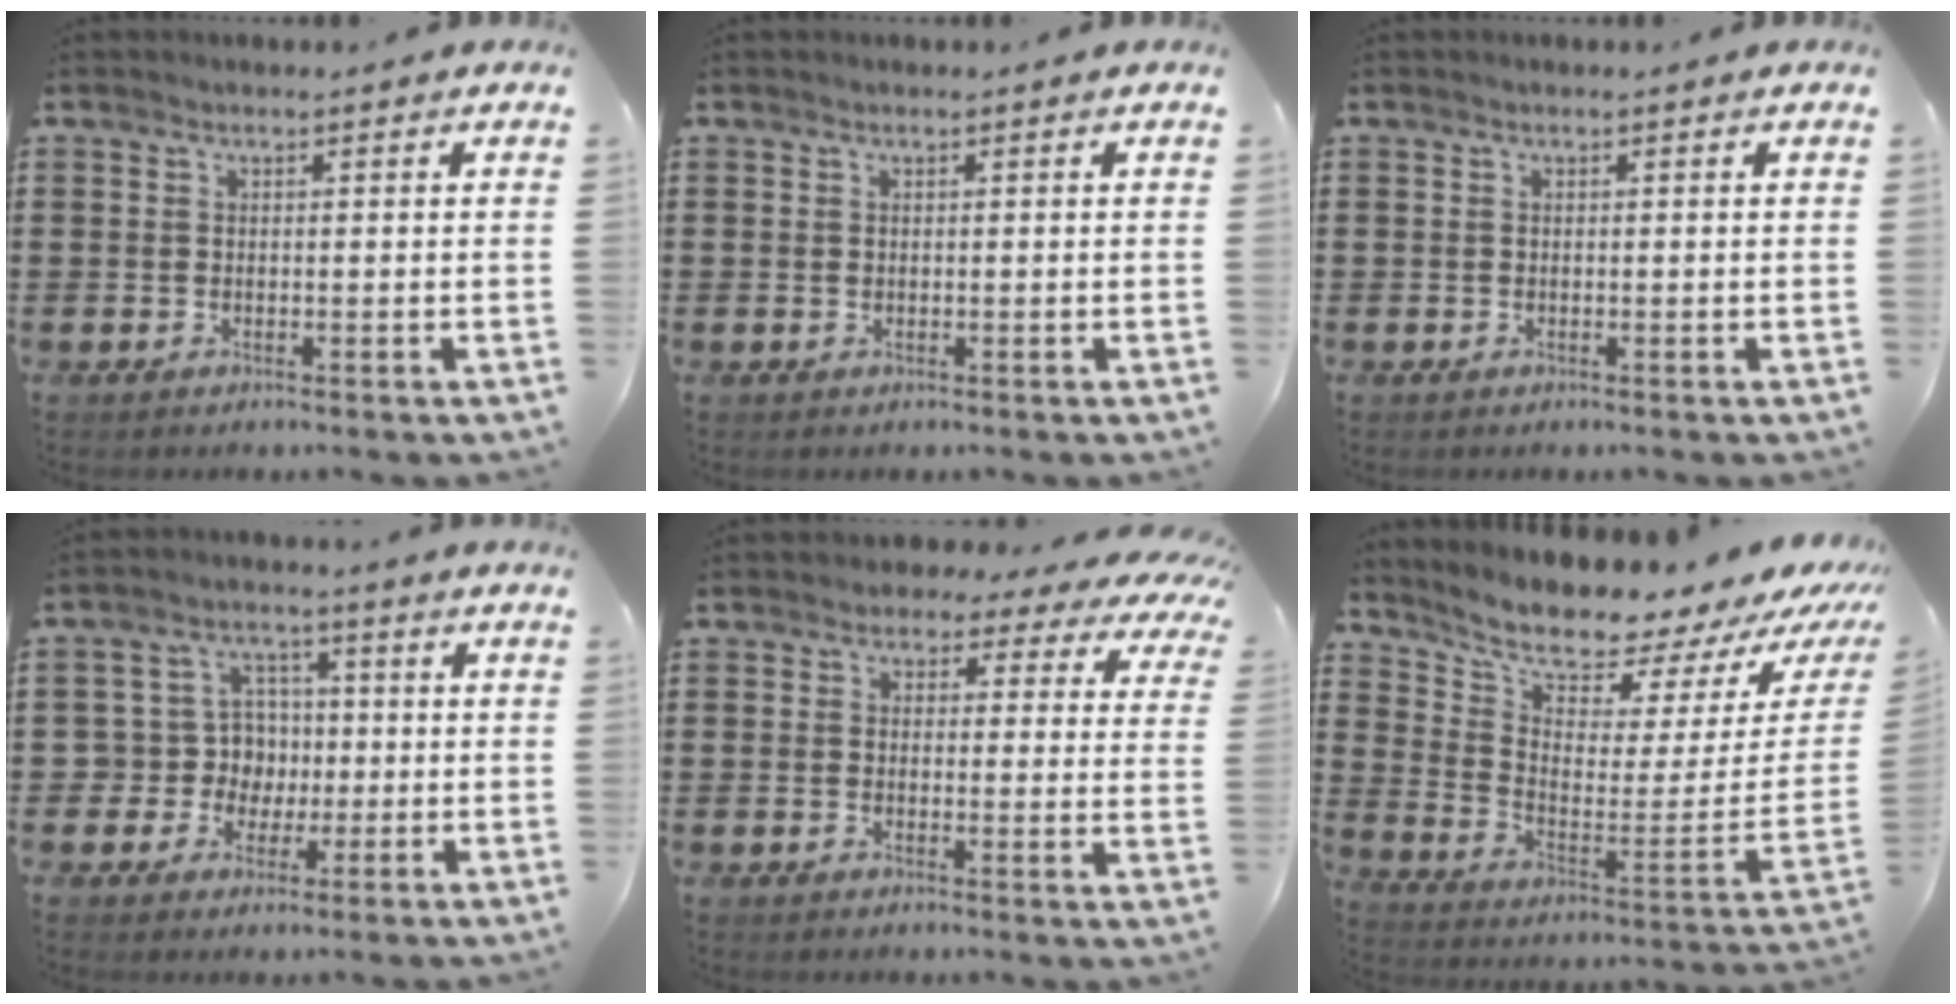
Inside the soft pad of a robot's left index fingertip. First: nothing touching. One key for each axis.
{"total": 0.0}
{"total": 0.0}
{"total": 6.3, "fx": -0.1, "fy": 6.2, "fz": 1.2, "tx": -0.050, "ty": 0.015, "tz": 0.000}
{"total": 3.2, "fx": 2.6, "fy": 1.4, "fz": 1.0, "tx": -0.028, "ty": -0.009, "tz": 0.043}
{"total": 7.3, "fx": 7.1, "fy": 1.0, "fz": 1.6, "tx": -0.053, "ty": -0.083, "tz": 0.113}